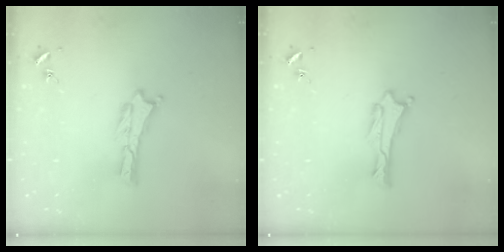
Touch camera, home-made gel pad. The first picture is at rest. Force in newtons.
{"total": 0.6, "press": 0.5, "slide": 0.1}